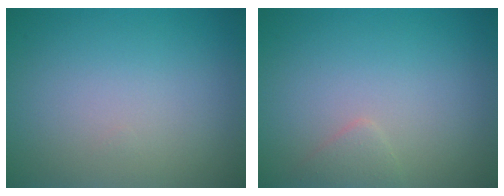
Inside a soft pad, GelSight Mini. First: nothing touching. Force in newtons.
{"total": 1.1, "press": 1.1, "slide": 0.1}